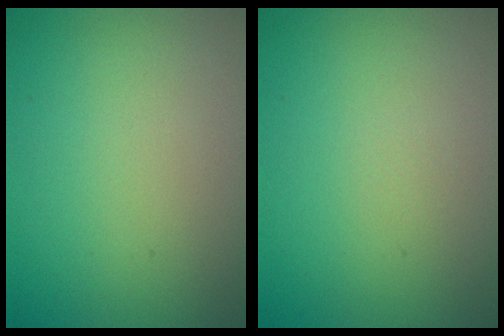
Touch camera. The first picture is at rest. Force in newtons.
{"total": 0.0}